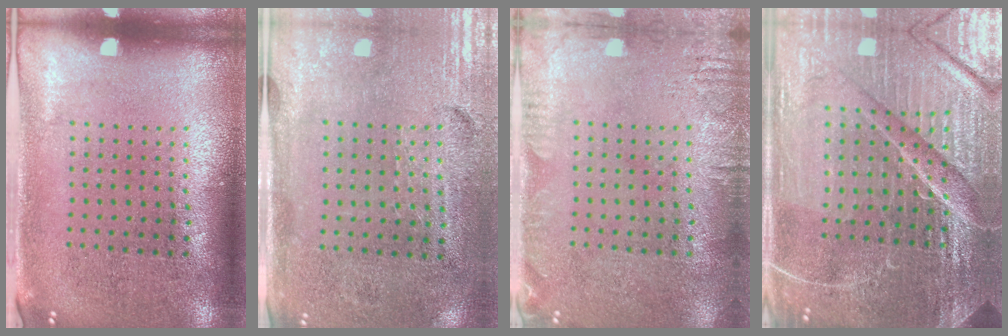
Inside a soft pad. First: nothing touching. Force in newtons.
{"total": 3.4, "press": 2.9, "slide": 1.7}
{"total": 2.2, "press": 2.2, "slide": 0.3}
{"total": 6.3, "press": 5.6, "slide": 2.8}